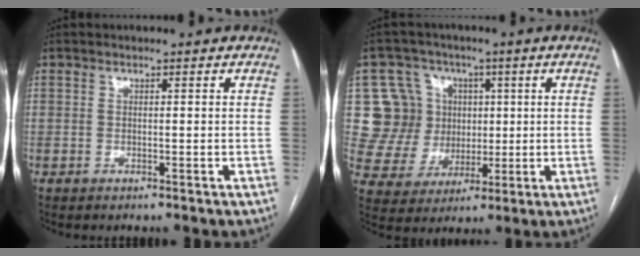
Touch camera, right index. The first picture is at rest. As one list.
[{"total": 12.1, "force": [3.0, 11.5, 2.4], "torque": [-0.057, 0.049, 0.068]}]